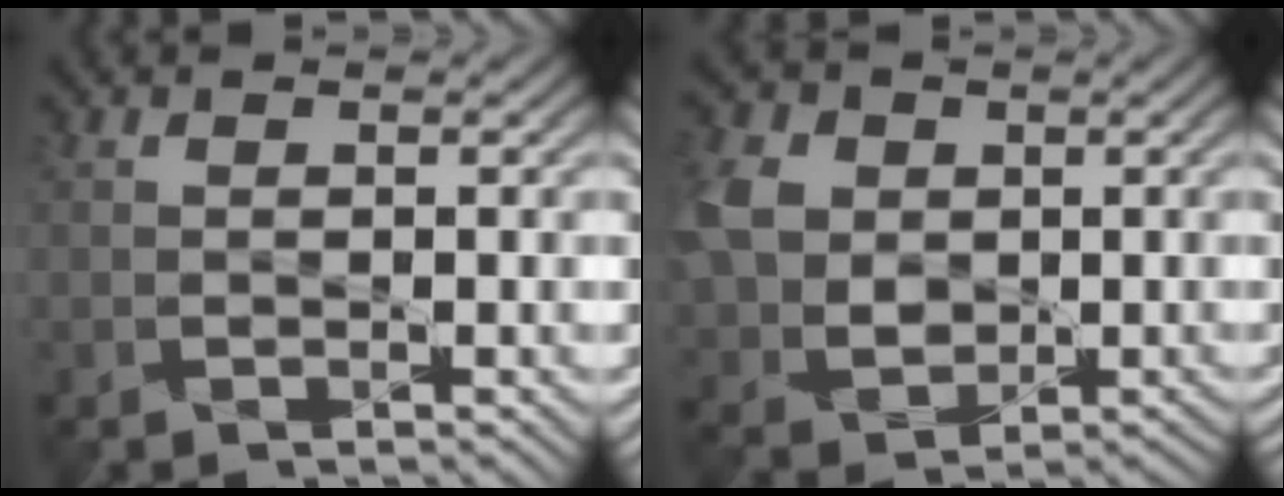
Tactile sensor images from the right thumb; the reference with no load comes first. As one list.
[{"total": 7.4, "force": [1.6, 6.0, 4.0], "torque": [-0.124, 0.010, 0.029]}]